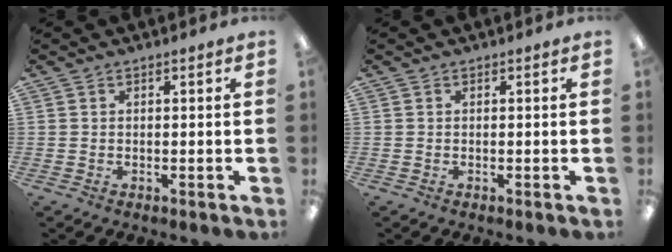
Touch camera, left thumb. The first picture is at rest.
{"total": 0.0}